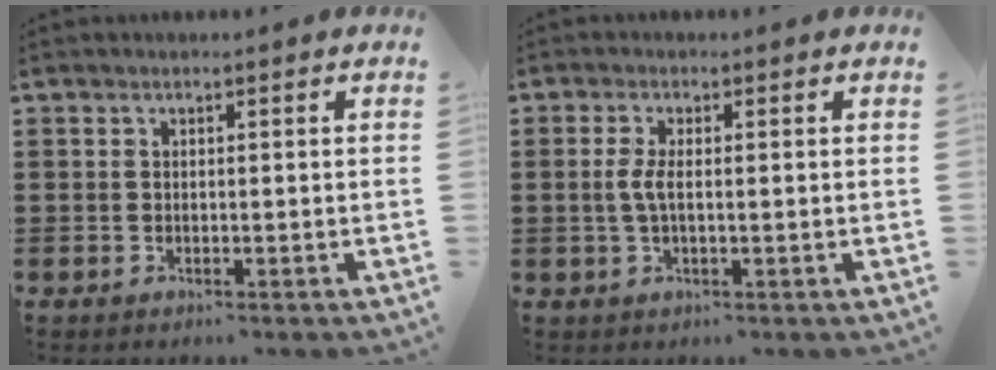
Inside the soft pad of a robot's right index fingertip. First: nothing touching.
{"total": 3.4, "force": [-0.2, 0.6, 3.3], "torque": [-0.089, -0.010, -0.016]}